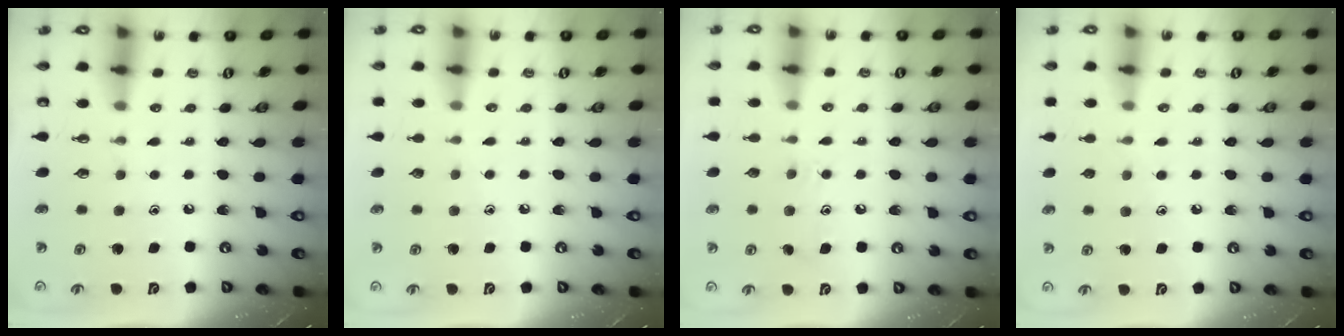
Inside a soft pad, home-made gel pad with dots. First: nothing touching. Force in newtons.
{"total": 3.3, "press": 3.2, "slide": 0.4}
{"total": 8.5, "press": 8.5, "slide": 0.5}
{"total": 7.3, "press": 7.2, "slide": 0.6}